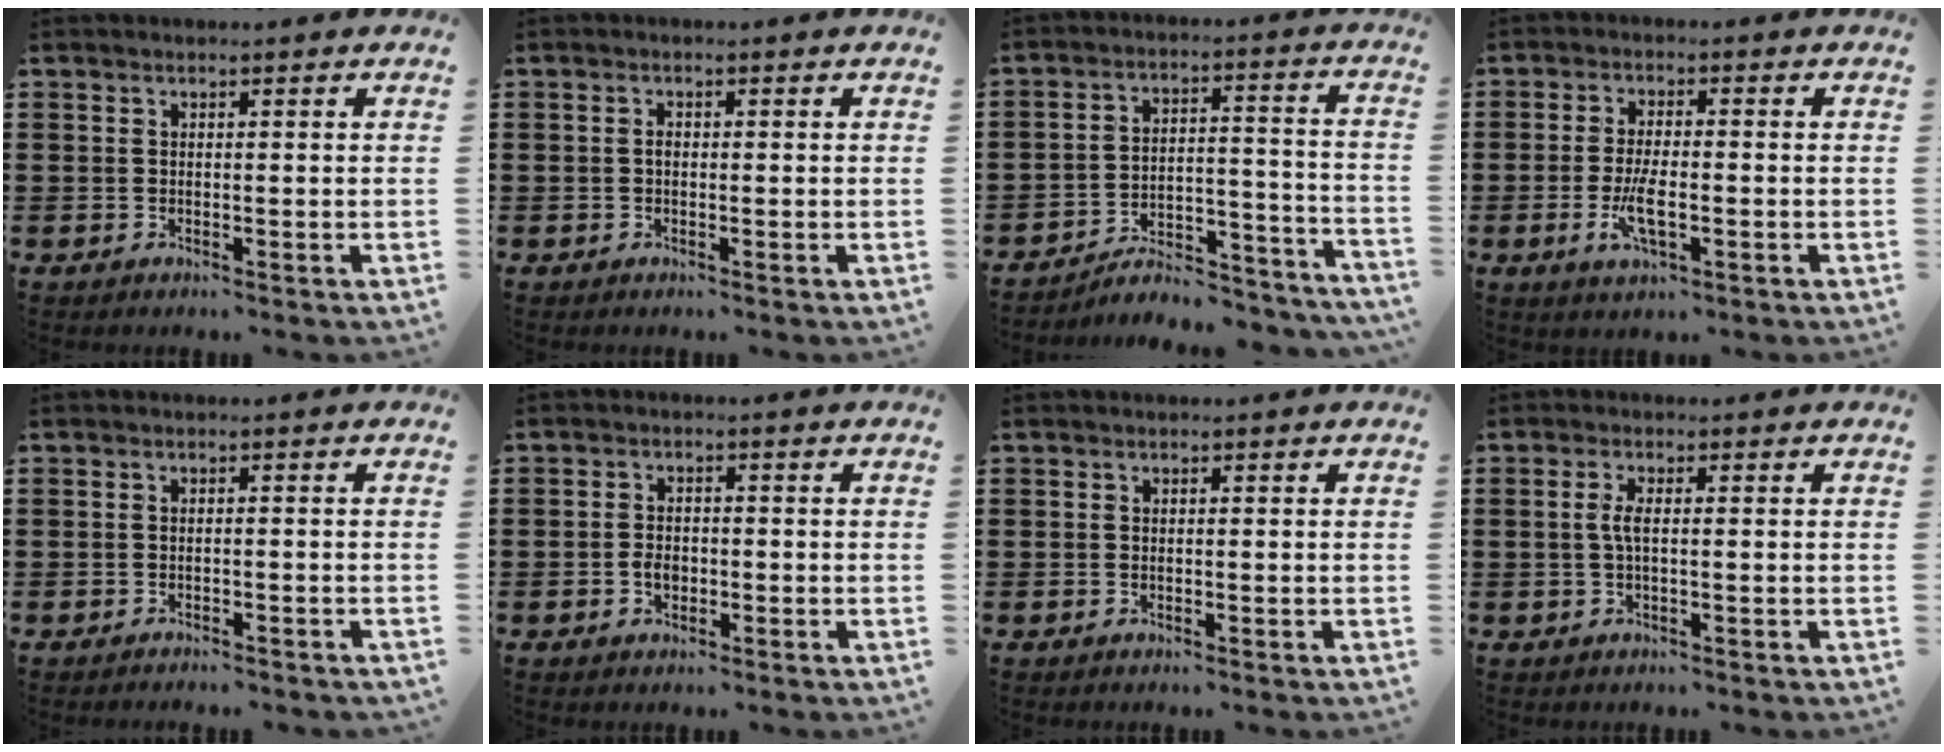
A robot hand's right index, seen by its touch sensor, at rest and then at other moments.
{"total": 0.9, "force": [-0.2, 0.5, 0.7], "torque": [-0.015, 0.000, -0.003]}
{"total": 5.4, "force": [-5.1, 0.9, 1.4], "torque": [-0.022, 0.003, -0.100]}
{"total": 5.4, "force": [-1.6, 1.7, 4.9], "torque": [-0.101, -0.005, -0.031]}
{"total": 1.0, "force": [-1.0, 0.1, 0.1], "torque": [-0.005, 0.000, -0.020]}
{"total": 2.3, "force": [-0.8, 1.4, 1.6], "torque": [-0.033, -0.002, -0.014]}
{"total": 0.0}
{"total": 2.3, "force": [-0.1, 0.5, 2.3], "torque": [-0.050, -0.002, -0.007]}